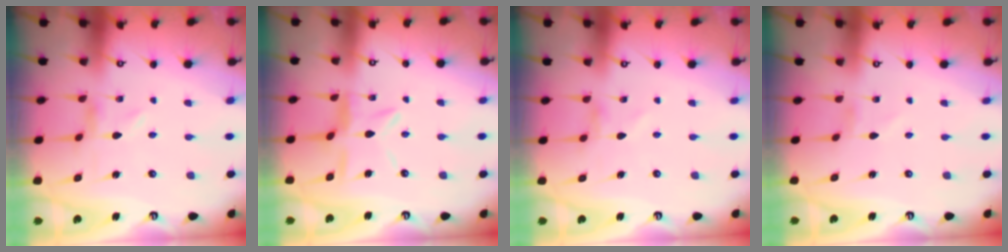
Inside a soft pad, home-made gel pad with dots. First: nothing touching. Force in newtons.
{"total": 7.7, "press": 7.6, "slide": 0.8}
{"total": 1.6, "press": 1.6, "slide": 0.2}
{"total": 1.3, "press": 1.3, "slide": 0.1}